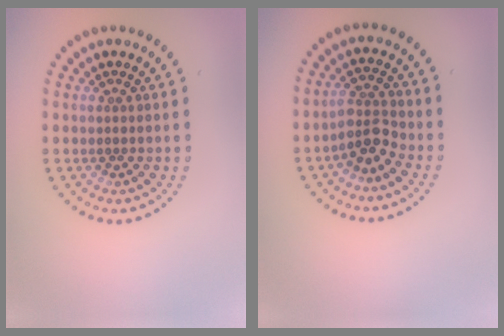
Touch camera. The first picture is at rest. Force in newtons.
{"total": 2.8, "press": 2.4, "slide": 1.4}